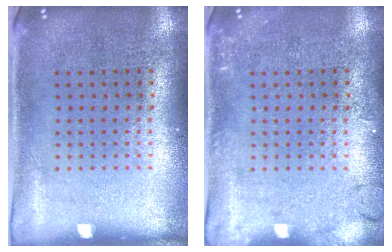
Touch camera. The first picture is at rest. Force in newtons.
{"total": 1.7, "press": 1.7, "slide": 0.3}